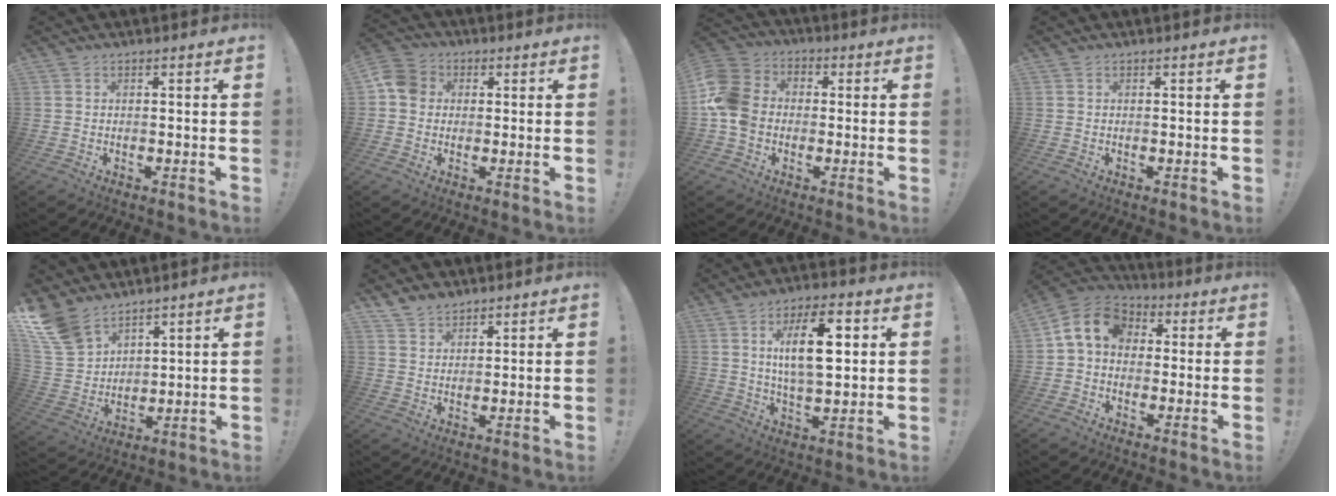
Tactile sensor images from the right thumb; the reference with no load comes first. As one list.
[{"total": 6.9, "force": [0.6, 6.0, 3.3], "torque": [-0.058, 0.017, 0.013]}, {"total": 12.8, "force": [-1.7, 10.5, 7.0], "torque": [-0.141, 0.026, -0.031]}, {"total": 0.0}, {"total": 12.6, "force": [9.7, 6.8, 4.3], "torque": [-0.099, -0.065, 0.192]}, {"total": 5.1, "force": [4.4, 2.3, 0.8], "torque": [-0.021, -0.026, 0.086]}, {"total": 14.6, "force": [3.9, 6.0, 12.7], "torque": [-0.204, 0.003, 0.060]}, {"total": 10.1, "force": [1.6, 7.7, 6.4], "torque": [-0.124, 0.014, 0.033]}]